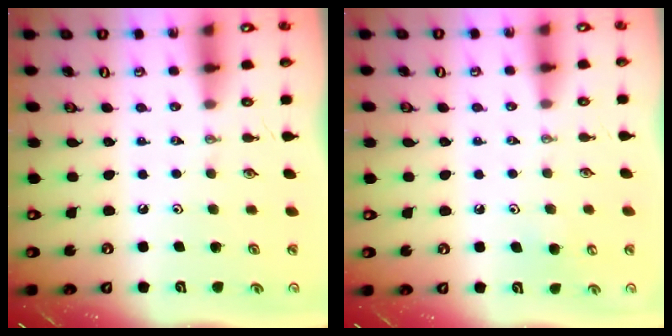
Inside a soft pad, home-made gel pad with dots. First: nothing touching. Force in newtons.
{"total": 4.4, "press": 4.4, "slide": 0.5}